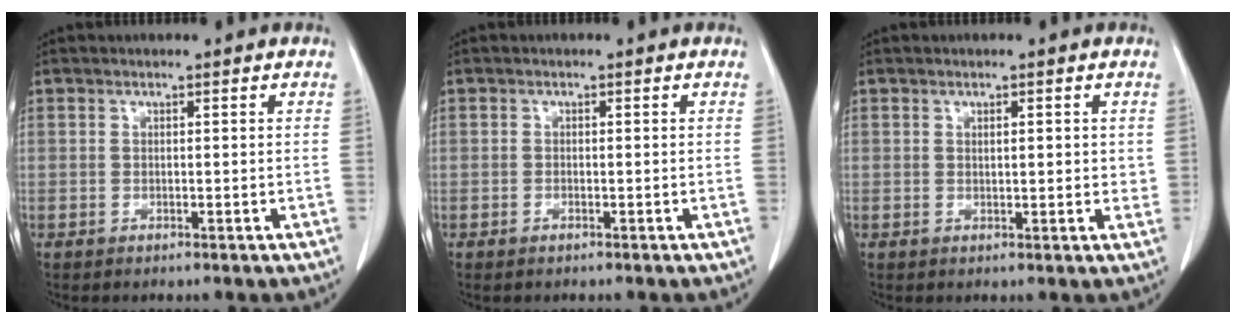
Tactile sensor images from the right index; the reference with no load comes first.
{"total": 0.6, "force": [-0.5, 0.2, 0.3], "torque": [-0.013, -0.001, -0.006]}
{"total": 2.2, "force": [0.7, 0.9, 1.9], "torque": [-0.026, -0.003, 0.008]}